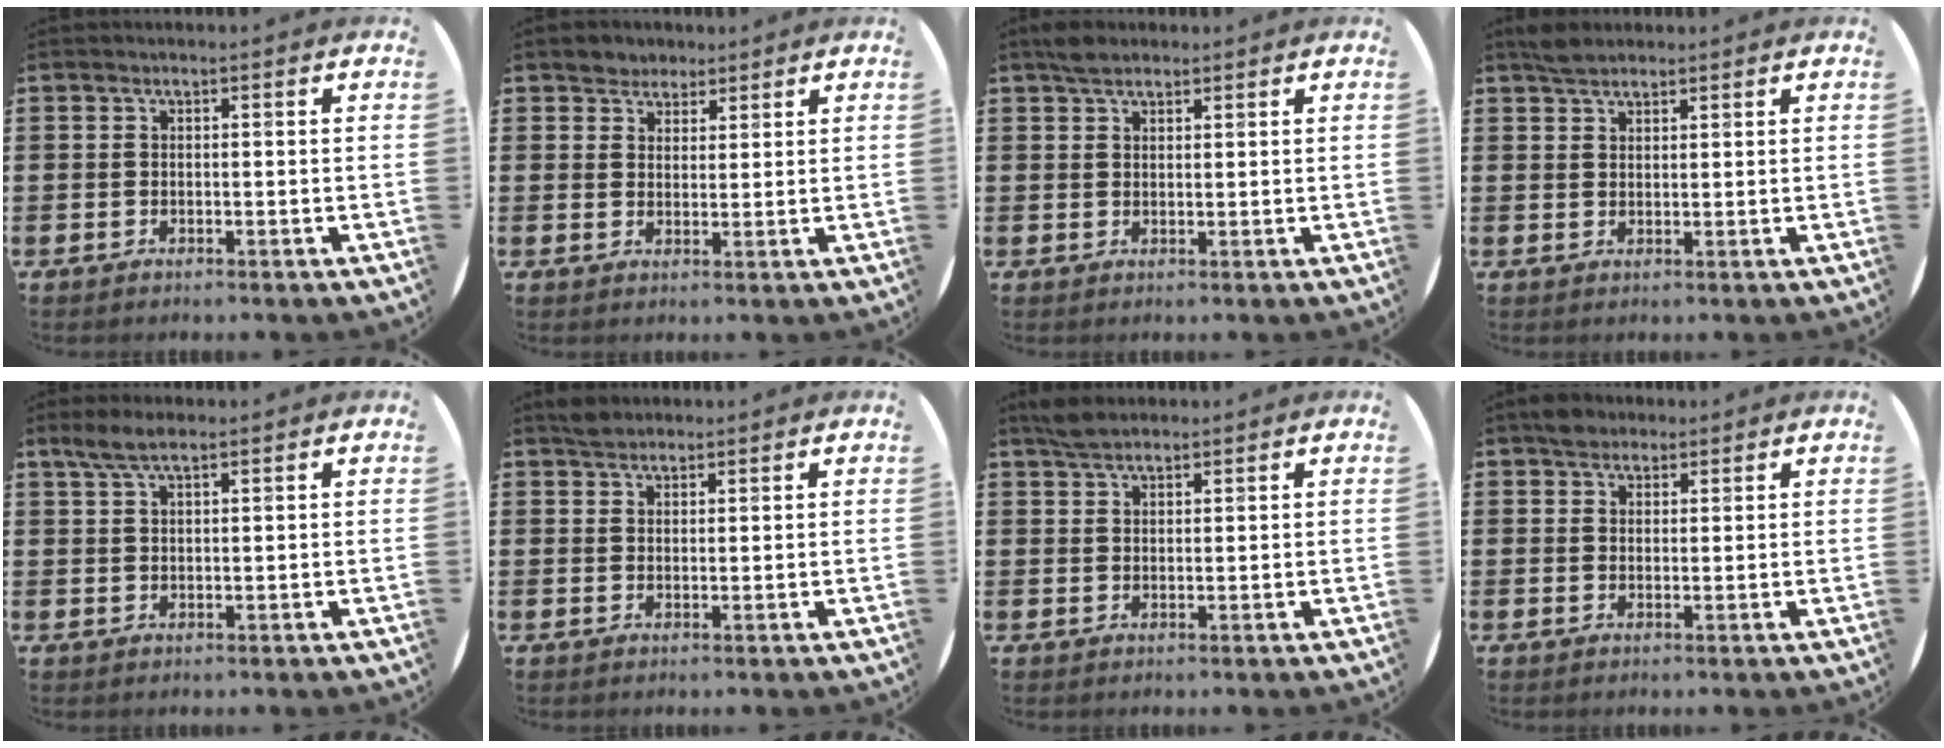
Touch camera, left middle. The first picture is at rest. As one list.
[{"total": 2.8, "force": [2.4, 1.5, -0.4], "torque": [0.007, 0.000, 0.045]}, {"total": 2.4, "force": [2.1, 0.9, 0.6], "torque": [-0.008, 0.003, 0.038]}, {"total": 2.5, "force": [2.3, 0.8, 0.5], "torque": [-0.007, 0.002, 0.043]}, {"total": 3.4, "force": [2.4, 0.9, 2.2], "torque": [-0.047, 0.005, 0.043]}, {"total": 2.0, "force": [1.9, 0.8, 0.1], "torque": [0.002, 0.002, 0.035]}, {"total": 2.8, "force": [2.5, 0.9, 0.9], "torque": [-0.022, 0.006, 0.047]}, {"total": 2.5, "force": [2.2, 1.2, 0.1], "torque": [0.002, 0.002, 0.041]}]